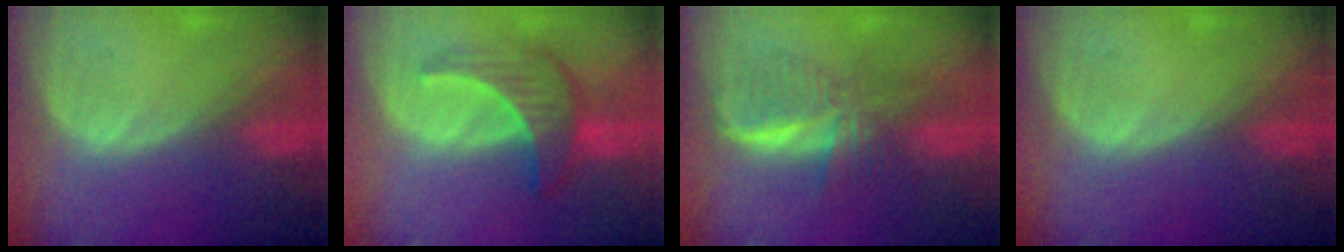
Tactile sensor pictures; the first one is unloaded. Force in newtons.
{"total": 7.0, "press": 6.6, "slide": 2.2}
{"total": 6.0, "press": 5.9, "slide": 0.7}
{"total": 0.0}